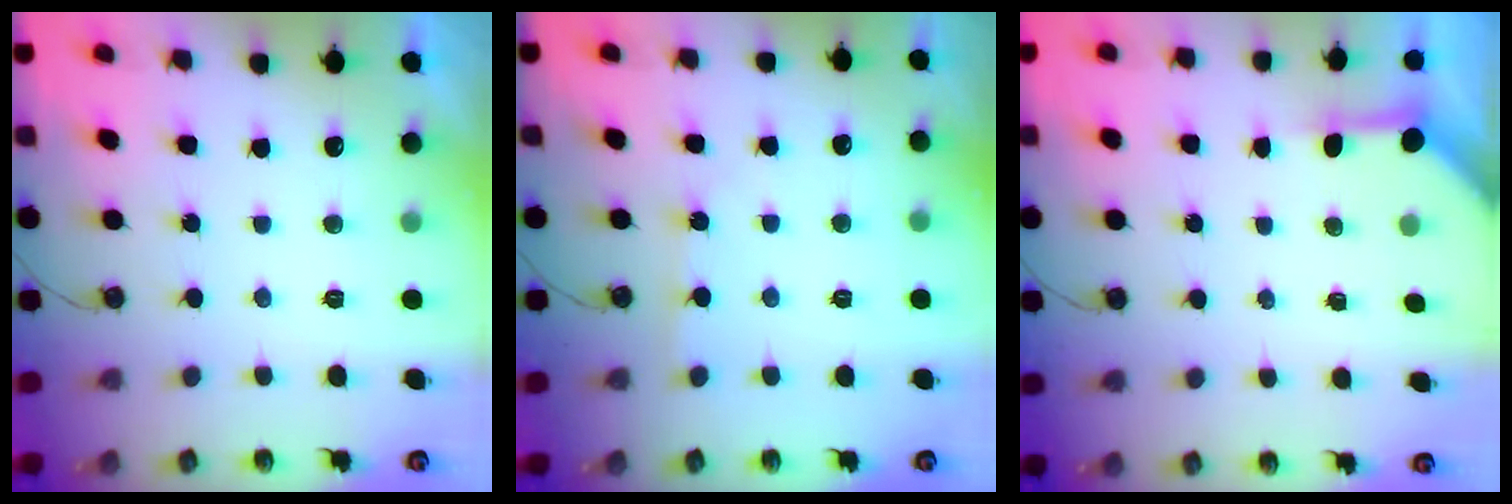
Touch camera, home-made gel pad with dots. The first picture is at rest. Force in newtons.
{"total": 3.3, "press": 3.3, "slide": 0.4}
{"total": 3.4, "press": 3.4, "slide": 0.4}